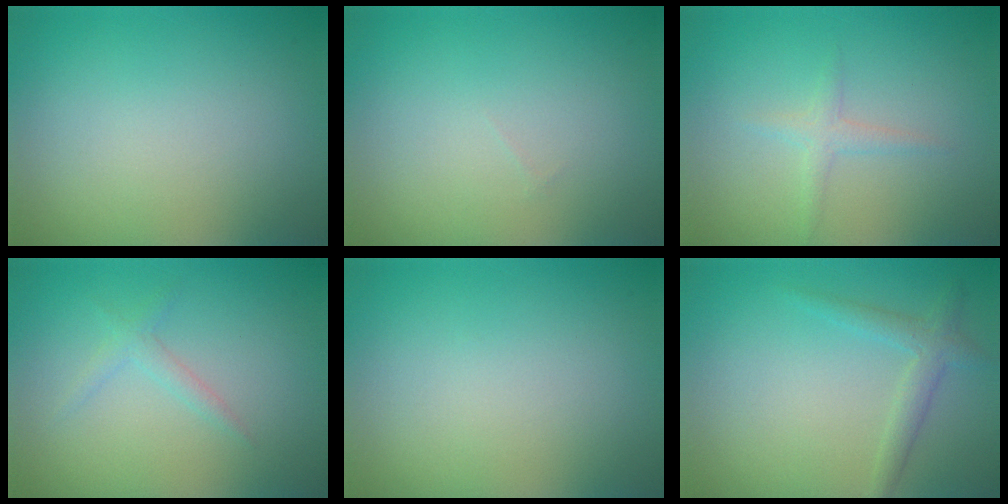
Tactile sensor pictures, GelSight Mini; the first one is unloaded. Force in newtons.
{"total": 0.0}
{"total": 1.3, "press": 1.3, "slide": 0.0}
{"total": 1.3, "press": 1.2, "slide": 0.1}
{"total": 0.0}
{"total": 2.0, "press": 2.0, "slide": 0.1}